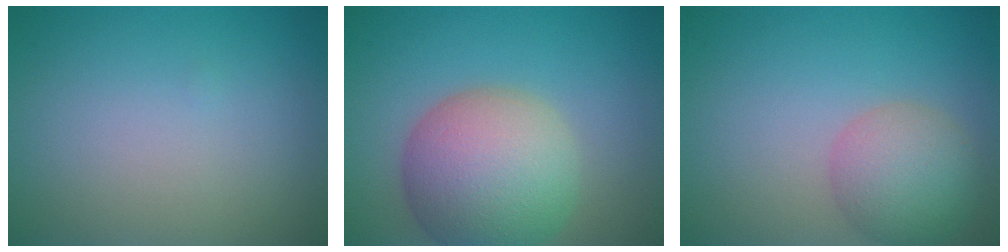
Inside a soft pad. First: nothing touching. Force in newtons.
{"total": 9.6, "press": 9.6, "slide": 0.6}
{"total": 4.8, "press": 4.8, "slide": 0.2}